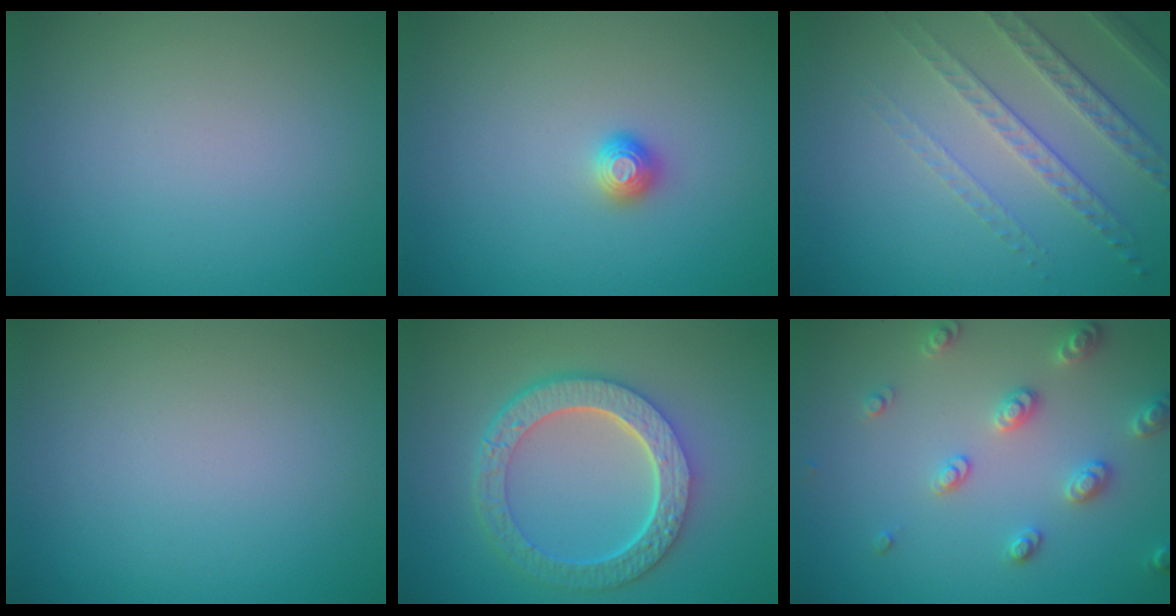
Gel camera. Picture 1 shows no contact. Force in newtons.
{"total": 1.1, "press": 1.1, "slide": 0.1}
{"total": 4.6, "press": 3.1, "slide": 3.3}
{"total": 0.0}
{"total": 6.9, "press": 5.0, "slide": 4.7}
{"total": 2.9, "press": 2.9, "slide": 0.5}